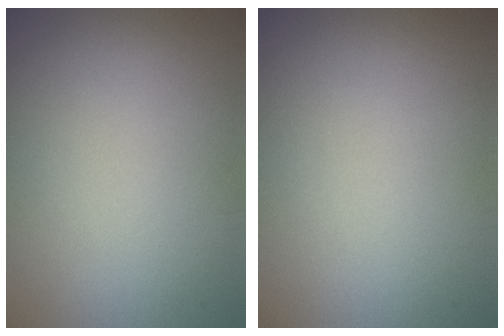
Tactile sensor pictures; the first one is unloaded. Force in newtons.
{"total": 0.0}